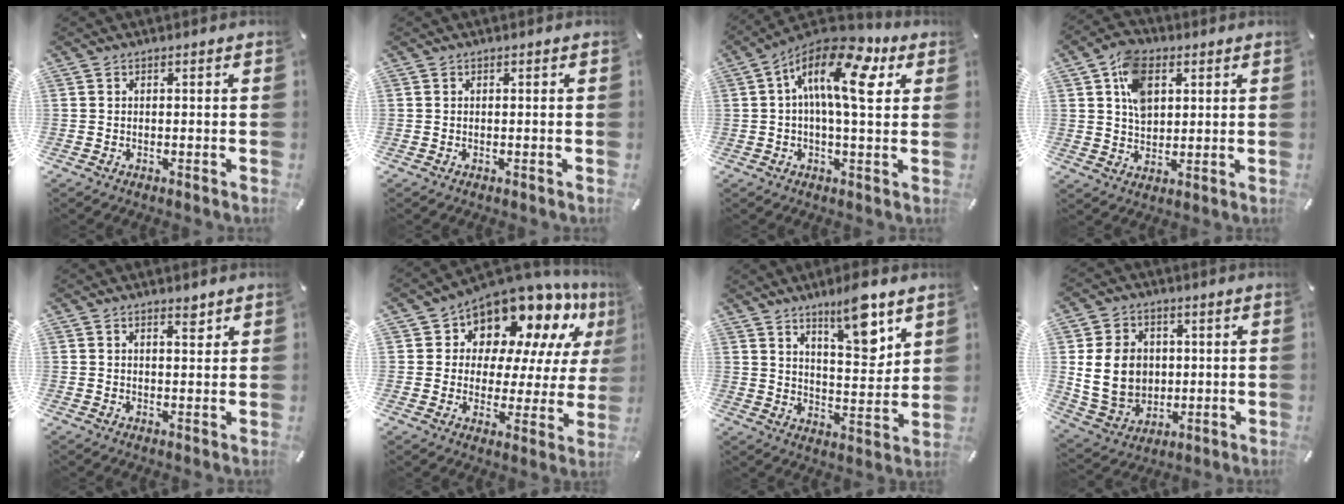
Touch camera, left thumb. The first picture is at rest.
{"total": 0.0}
{"total": 15.6, "force": [5.0, 6.1, 13.5], "torque": [-0.226, -0.026, 0.080]}
{"total": 9.4, "force": [3.2, 6.9, 5.6], "torque": [-0.104, 0.006, 0.059]}
{"total": 2.6, "force": [1.9, 1.0, 1.6], "torque": [-0.017, -0.008, 0.030]}
{"total": 13.8, "force": [11.3, 6.6, 4.4], "torque": [-0.087, -0.100, 0.194]}
{"total": 11.5, "force": [8.4, 3.4, 7.1], "torque": [-0.103, -0.058, 0.141]}
{"total": 12.4, "force": [1.3, 10.8, 6.1], "torque": [-0.131, 0.001, 0.028]}